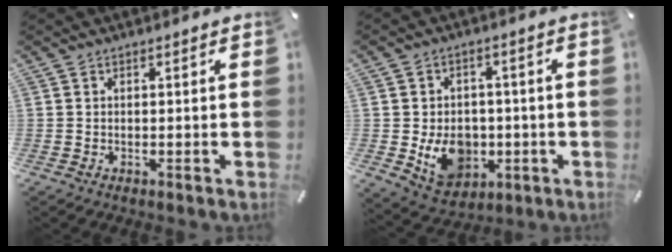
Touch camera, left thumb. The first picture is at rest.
{"total": 11.4, "force": [-2.4, 9.2, 6.3], "torque": [-0.107, 0.015, -0.033]}